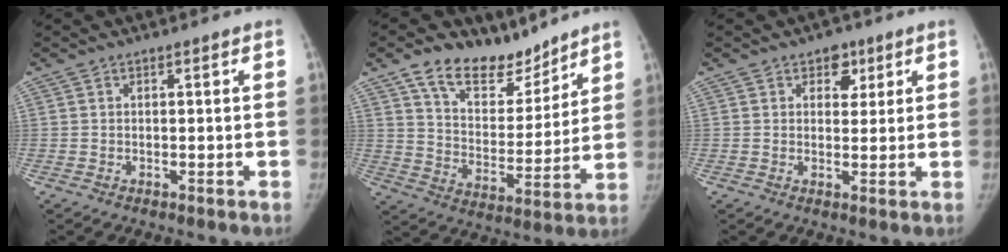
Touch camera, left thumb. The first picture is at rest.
{"total": 14.8, "force": [11.3, 7.7, 5.8], "torque": [-0.044, -0.070, 0.200]}
{"total": 4.1, "force": [2.1, 3.0, 1.9], "torque": [0.004, -0.007, 0.027]}